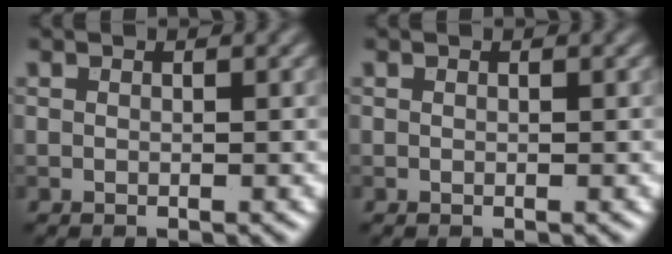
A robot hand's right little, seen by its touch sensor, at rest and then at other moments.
{"total": 0.0}